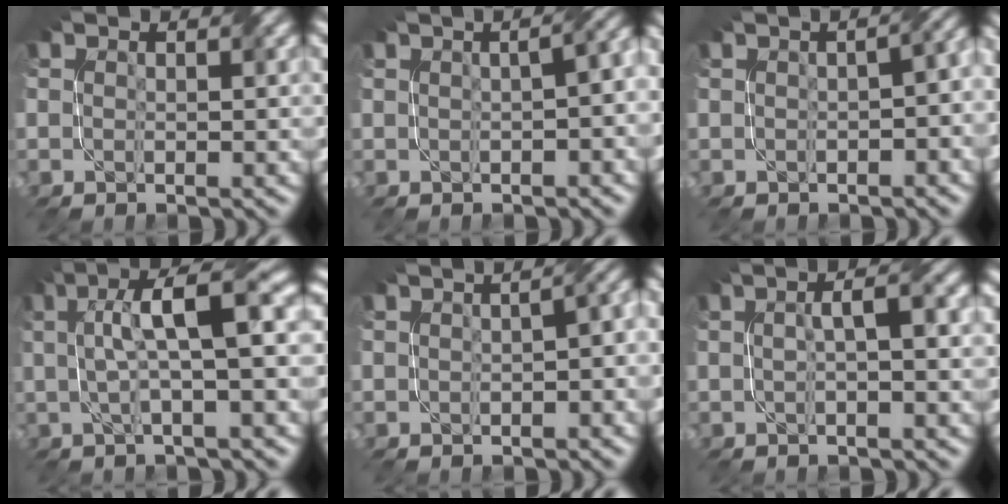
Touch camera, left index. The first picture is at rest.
{"total": 7.8, "force": [1.0, 4.0, 6.6], "torque": [-0.025, 0.030, -0.007]}
{"total": 5.4, "force": [-0.1, 2.6, 4.8], "torque": [-0.024, 0.010, 0.000]}
{"total": 6.7, "force": [1.1, 1.6, 6.4], "torque": [-0.098, 0.021, 0.017]}
{"total": 5.6, "force": [0.1, 2.7, 4.9], "torque": [-0.024, 0.018, -0.001]}
{"total": 3.0, "force": [0.3, 0.6, 2.9], "torque": [-0.045, 0.014, 0.007]}